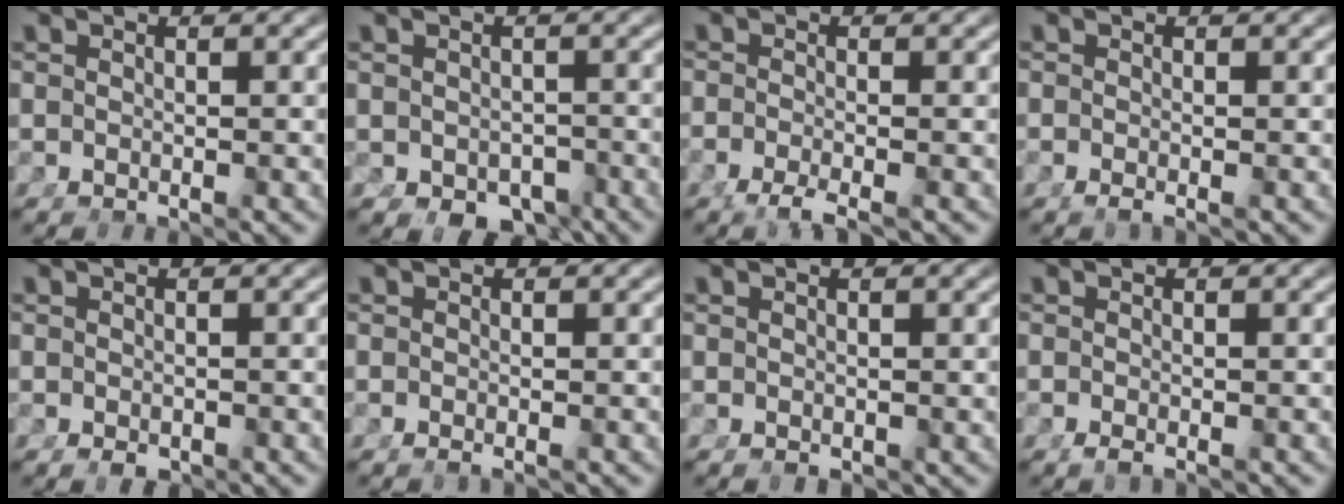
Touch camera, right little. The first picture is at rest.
{"total": 4.7, "force": [-3.4, 2.7, 1.8], "torque": [-0.019, -0.031, -0.036]}
{"total": 2.2, "force": [-1.8, 0.0, 1.3], "torque": [-0.021, -0.007, -0.029]}
{"total": 0.9, "force": [-0.7, 0.1, 0.5], "torque": [-0.006, -0.004, -0.010]}
{"total": 1.1, "force": [-0.8, 0.6, 0.6], "torque": [-0.016, -0.013, -0.006]}
{"total": 0.6, "force": [-0.4, 0.1, 0.3], "torque": [-0.003, -0.002, -0.006]}
{"total": 0.9, "force": [-0.2, 0.9, 0.3], "torque": [-0.008, -0.011, 0.002]}
{"total": 0.9, "force": [-0.7, 0.1, 0.5], "torque": [-0.006, -0.005, -0.010]}